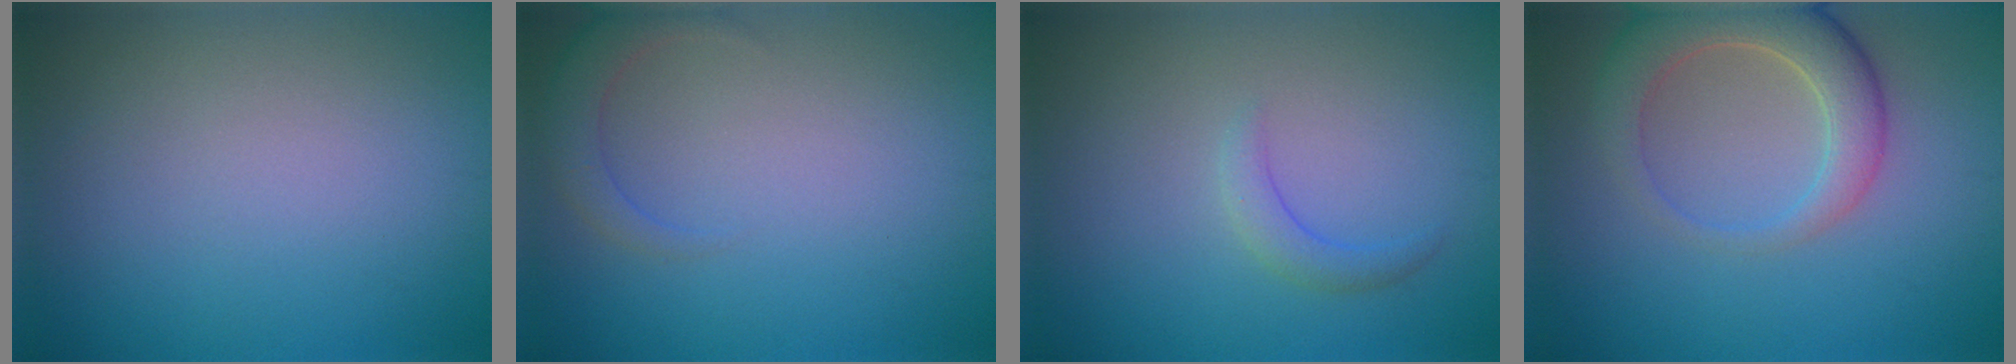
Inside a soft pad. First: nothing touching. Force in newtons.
{"total": 2.1, "press": 2.1, "slide": 0.3}
{"total": 1.5, "press": 1.5, "slide": 0.2}
{"total": 5.1, "press": 5.1, "slide": 0.5}